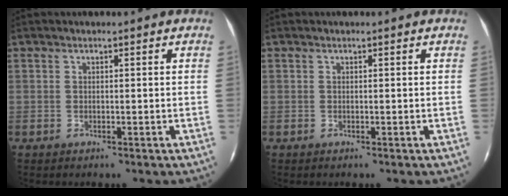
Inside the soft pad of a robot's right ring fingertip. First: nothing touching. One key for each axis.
{"total": 0.0}